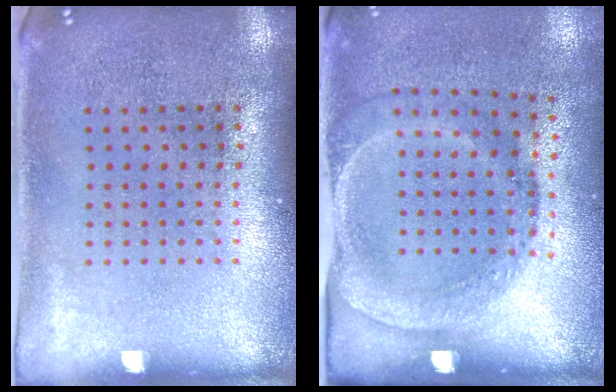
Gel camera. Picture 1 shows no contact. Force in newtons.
{"total": 1.8, "press": 1.2, "slide": 1.4}